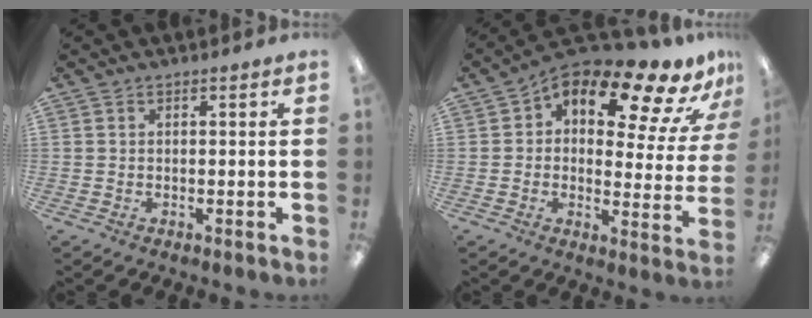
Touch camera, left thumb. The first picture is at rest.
{"total": 16.9, "force": [11.4, 6.5, 10.7], "torque": [-0.166, -0.083, 0.188]}